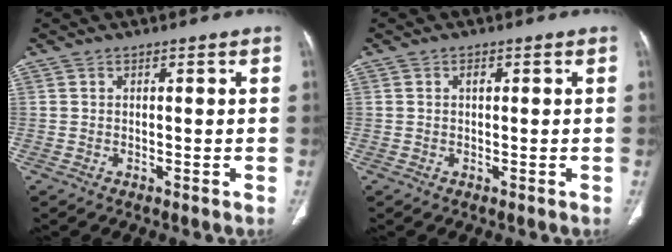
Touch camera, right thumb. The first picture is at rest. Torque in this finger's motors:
{"motor_torque": [0.11, 0.09, -0.11, 0.23, -0.05]}